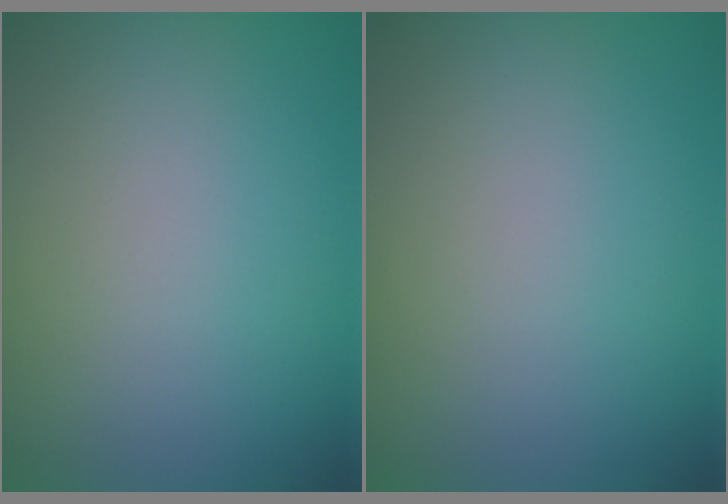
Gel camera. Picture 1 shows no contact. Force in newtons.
{"total": 0.0}